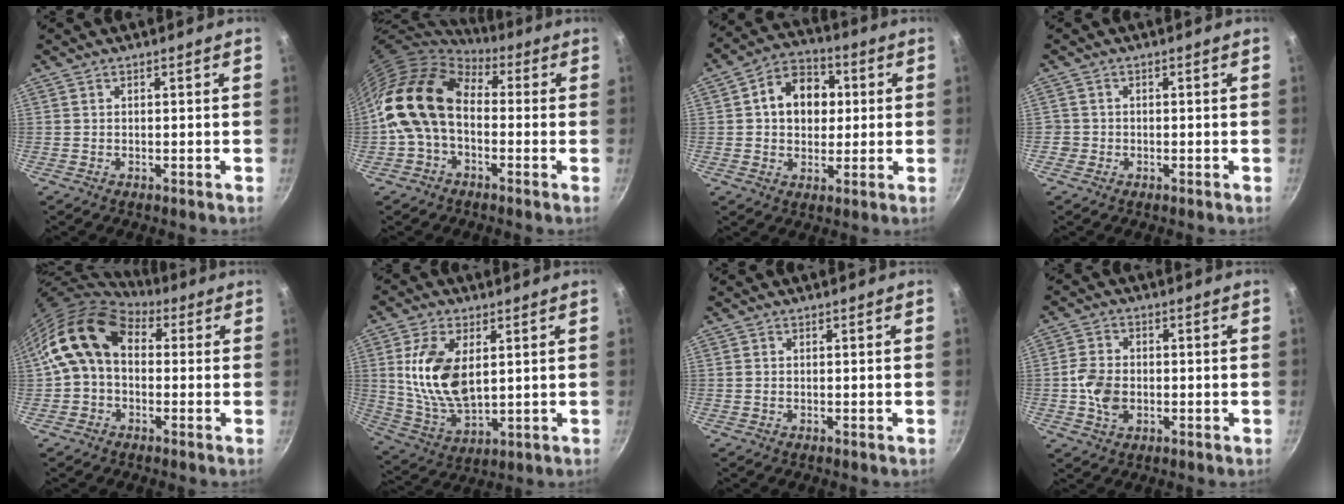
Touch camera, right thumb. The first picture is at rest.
{"total": 14.2, "force": [-0.2, 9.9, 10.3], "torque": [-0.161, 0.032, -0.021]}
{"total": 11.8, "force": [2.0, 9.1, 7.2], "torque": [-0.075, 0.012, 0.017]}
{"total": 1.6, "force": [-0.5, 1.4, 0.2], "torque": [0.002, 0.007, -0.009]}
{"total": 11.9, "force": [1.9, 8.6, 8.0], "torque": [-0.116, 0.020, 0.015]}
{"total": 14.1, "force": [3.0, 7.9, 11.3], "torque": [-0.209, -0.020, 0.067]}
{"total": 0.0}
{"total": 6.7, "force": [-0.9, 4.8, 4.6], "torque": [-0.084, 0.010, -0.021]}